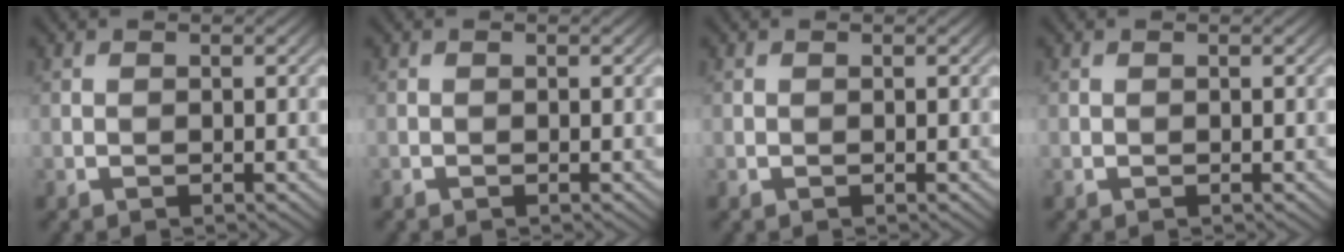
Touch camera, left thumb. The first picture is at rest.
{"total": 0.0}
{"total": 0.0}
{"total": 0.0}